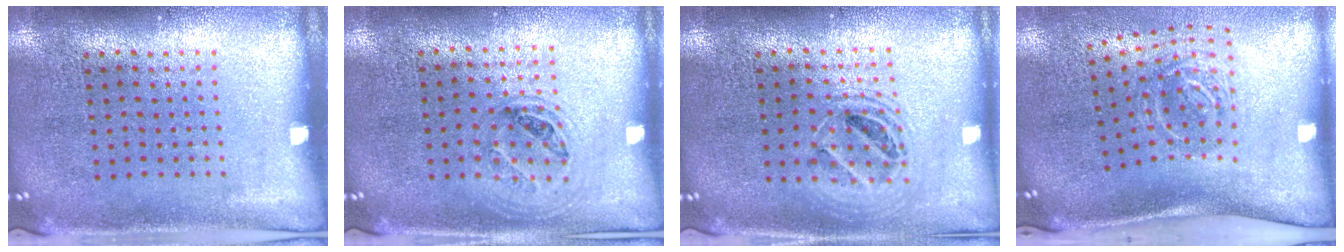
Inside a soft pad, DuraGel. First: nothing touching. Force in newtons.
{"total": 1.0, "press": 0.9, "slide": 0.3}
{"total": 1.5, "press": 1.4, "slide": 0.7}
{"total": 2.0, "press": 1.3, "slide": 1.5}